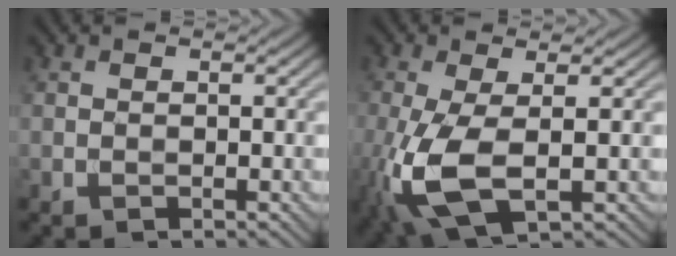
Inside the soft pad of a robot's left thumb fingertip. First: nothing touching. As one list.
[{"total": 9.8, "force": [-2.0, 3.7, 8.8], "torque": [-0.219, -0.015, -0.036]}]